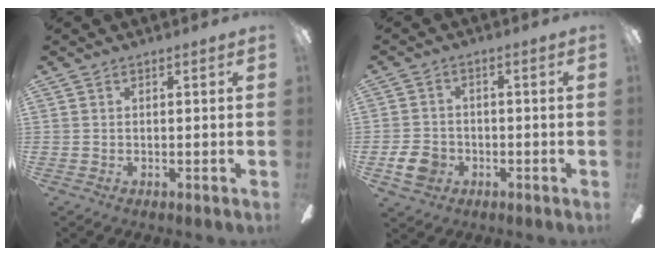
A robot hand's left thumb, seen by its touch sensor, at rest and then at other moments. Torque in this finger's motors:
{"motor_torque": [0.20, 1.33, 0.47, -0.45, 0.00]}